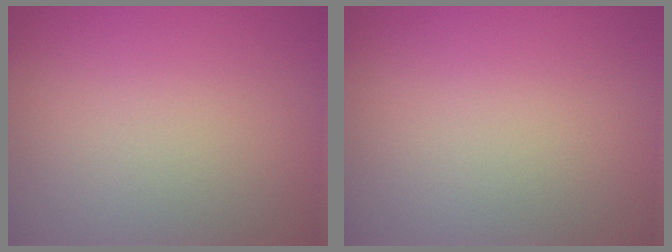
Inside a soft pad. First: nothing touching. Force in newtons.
{"total": 0.0}